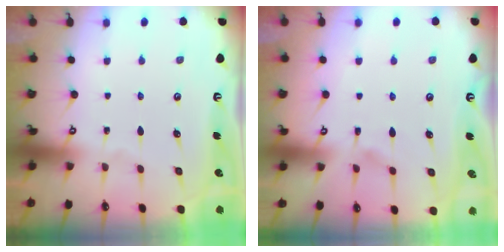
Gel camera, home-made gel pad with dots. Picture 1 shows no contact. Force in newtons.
{"total": 4.2, "press": 4.2, "slide": 0.4}